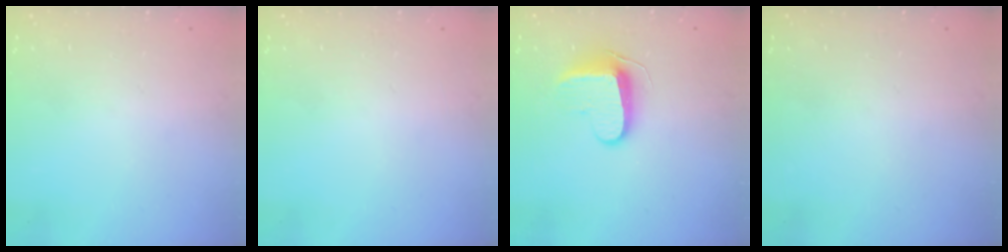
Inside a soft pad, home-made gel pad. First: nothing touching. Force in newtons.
{"total": 0.0}
{"total": 8.9, "press": 8.9, "slide": 0.8}
{"total": 0.0}